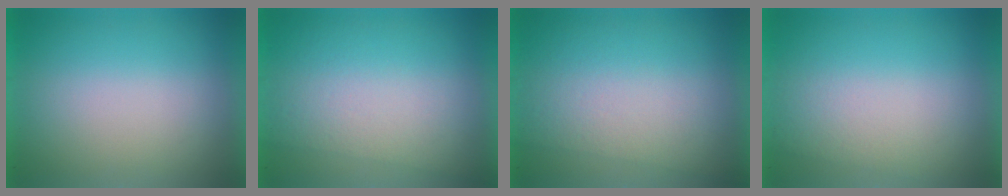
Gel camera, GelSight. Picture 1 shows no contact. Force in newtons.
{"total": 2.8}
{"total": 2.7}
{"total": 1.0}